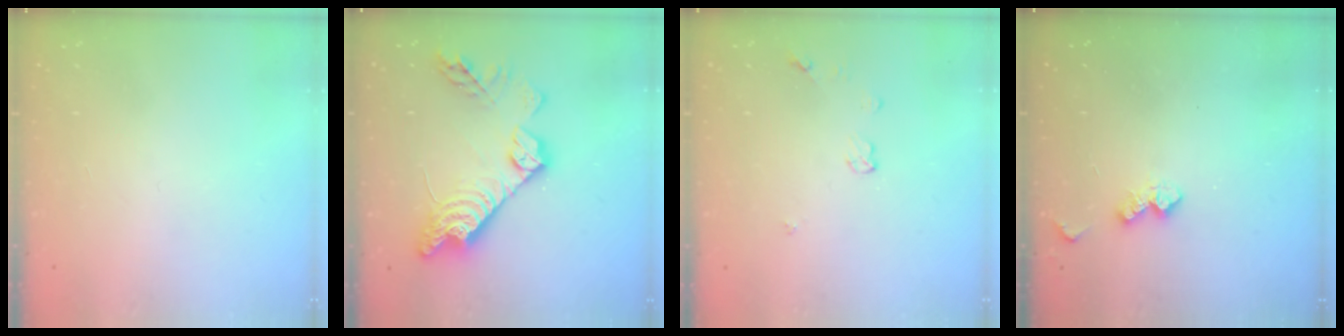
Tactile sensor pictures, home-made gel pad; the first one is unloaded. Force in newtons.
{"total": 18.6, "press": 18.6, "slide": 1.5}
{"total": 3.7, "press": 3.7, "slide": 0.5}
{"total": 5.4, "press": 5.4, "slide": 0.8}